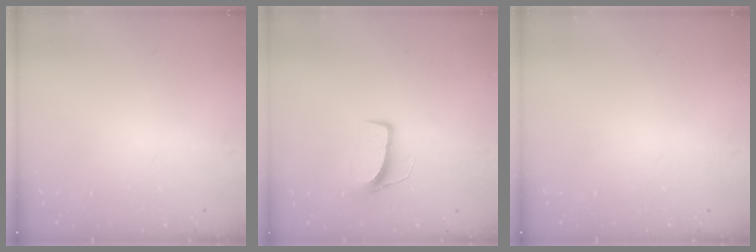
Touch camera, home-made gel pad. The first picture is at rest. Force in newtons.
{"total": 7.8, "press": 7.8, "slide": 0.5}
{"total": 0.0}